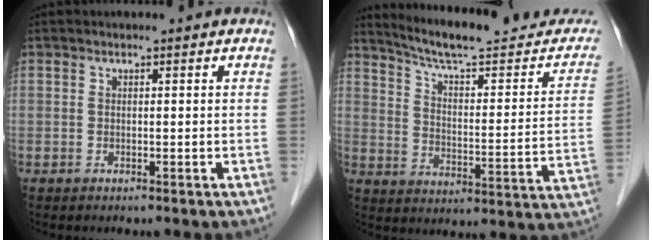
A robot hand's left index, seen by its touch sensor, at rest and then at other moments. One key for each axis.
{"total": 21.1, "fx": 19.2, "fy": 2.6, "fz": 8.4, "tx": -0.112, "ty": -0.043, "tz": 0.257}